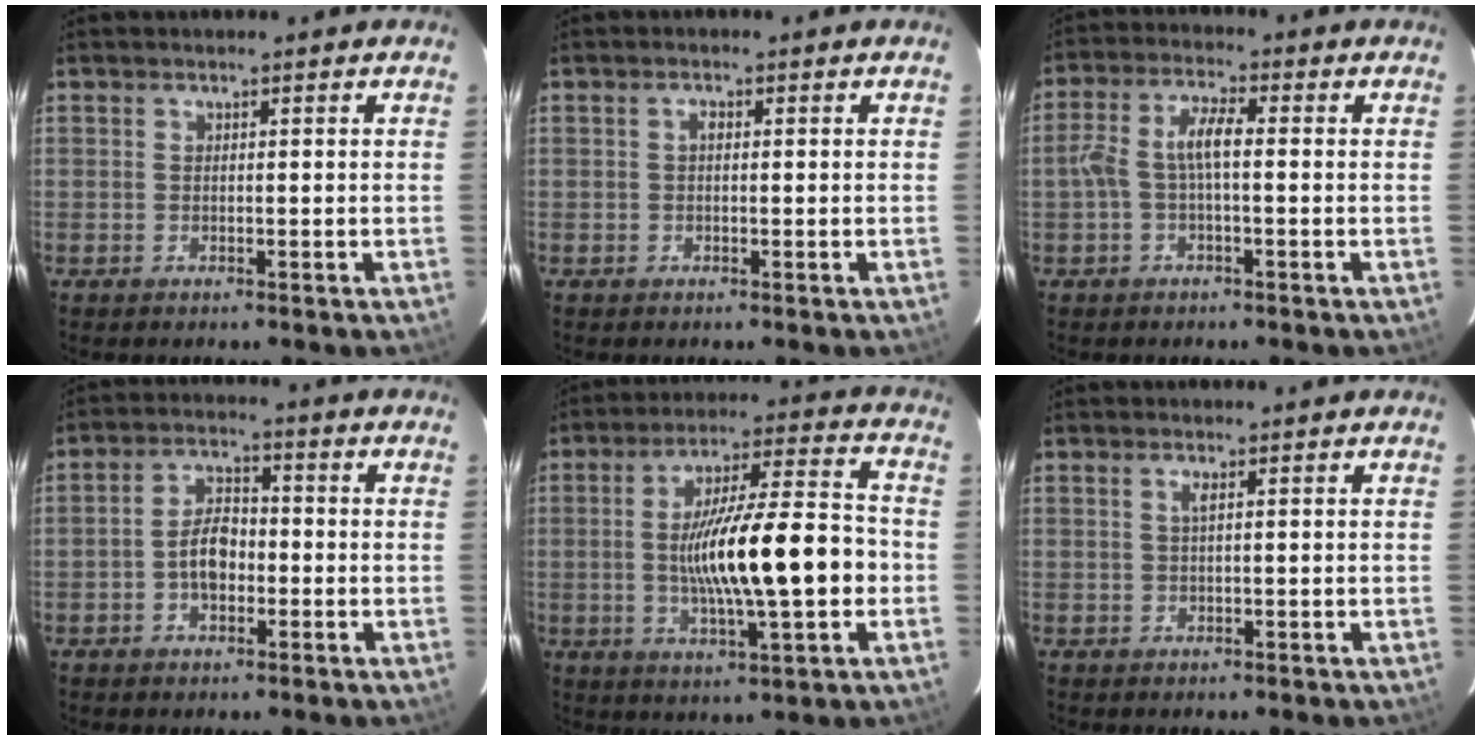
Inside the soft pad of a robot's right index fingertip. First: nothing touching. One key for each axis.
{"total": 0.9, "fx": 0.1, "fy": 0.6, "fz": 0.7, "tx": -0.013, "ty": 0.006, "tz": -0.001}
{"total": 5.4, "fx": -0.8, "fy": 1.6, "fz": 5.1, "tx": -0.109, "ty": 0.018, "tz": -0.013}
{"total": 5.6, "fx": -1.6, "fy": 3.3, "fz": 4.2, "tx": -0.078, "ty": 0.015, "tz": -0.025}
{"total": 17.3, "fx": -2.4, "fy": 2.9, "fz": 16.9, "tx": -0.280, "ty": 0.004, "tz": -0.033}
{"total": 1.0, "fx": 0.3, "fy": -0.3, "fz": 0.9, "tx": -0.018, "ty": 0.002, "tz": 0.003}